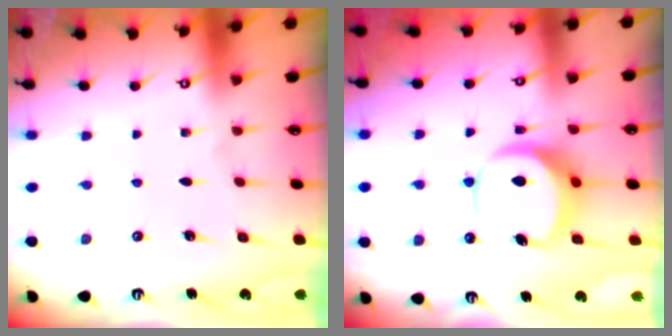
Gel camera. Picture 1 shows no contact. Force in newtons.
{"total": 7.9, "press": 7.8, "slide": 1.3}